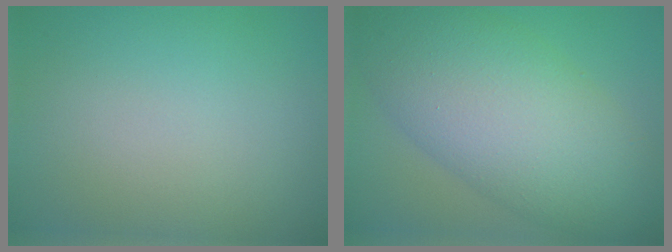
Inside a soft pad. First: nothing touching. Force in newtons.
{"total": 11.0, "press": 11.0, "slide": 0.4}